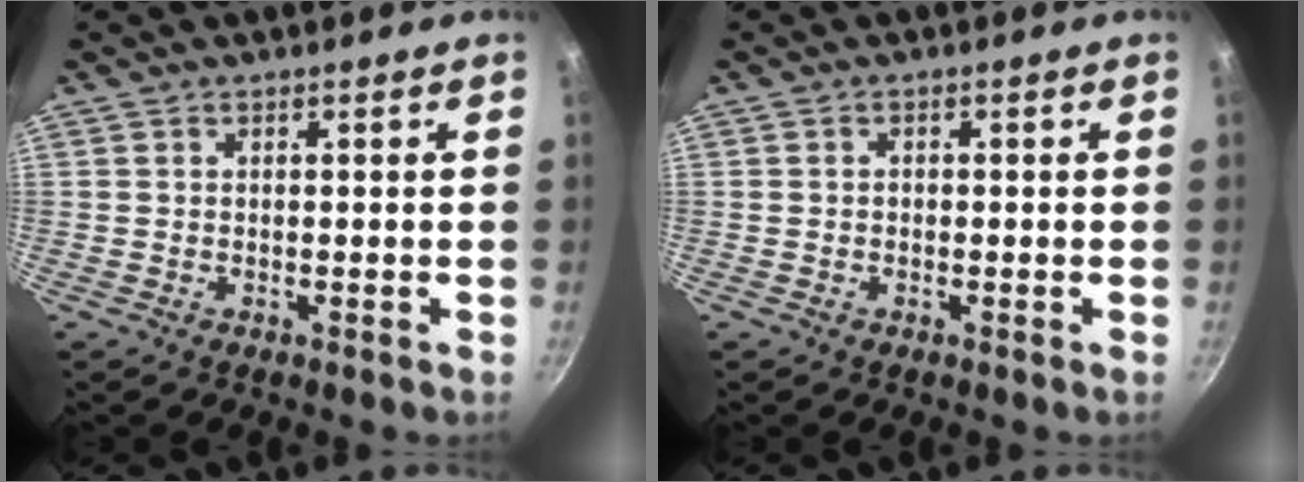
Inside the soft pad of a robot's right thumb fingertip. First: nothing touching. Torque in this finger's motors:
{"motor_torque": [-0.23, 0.39, -0.09, 0.16, 0.02]}